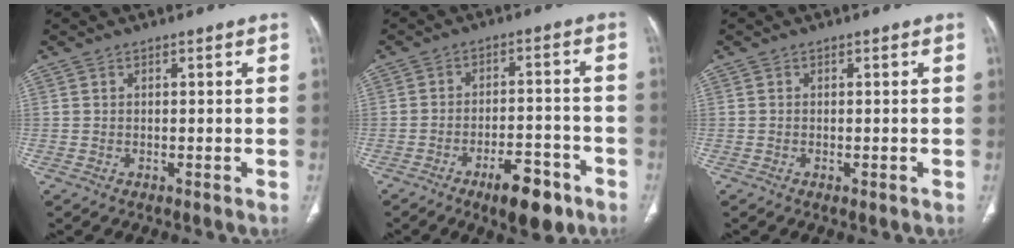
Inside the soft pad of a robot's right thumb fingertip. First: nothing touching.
{"total": 9.7, "force": [-6.0, 3.7, 6.7], "torque": [-0.089, 0.031, -0.087]}
{"total": 0.7, "force": [-0.3, 0.3, 0.6], "torque": [-0.011, -0.002, -0.002]}